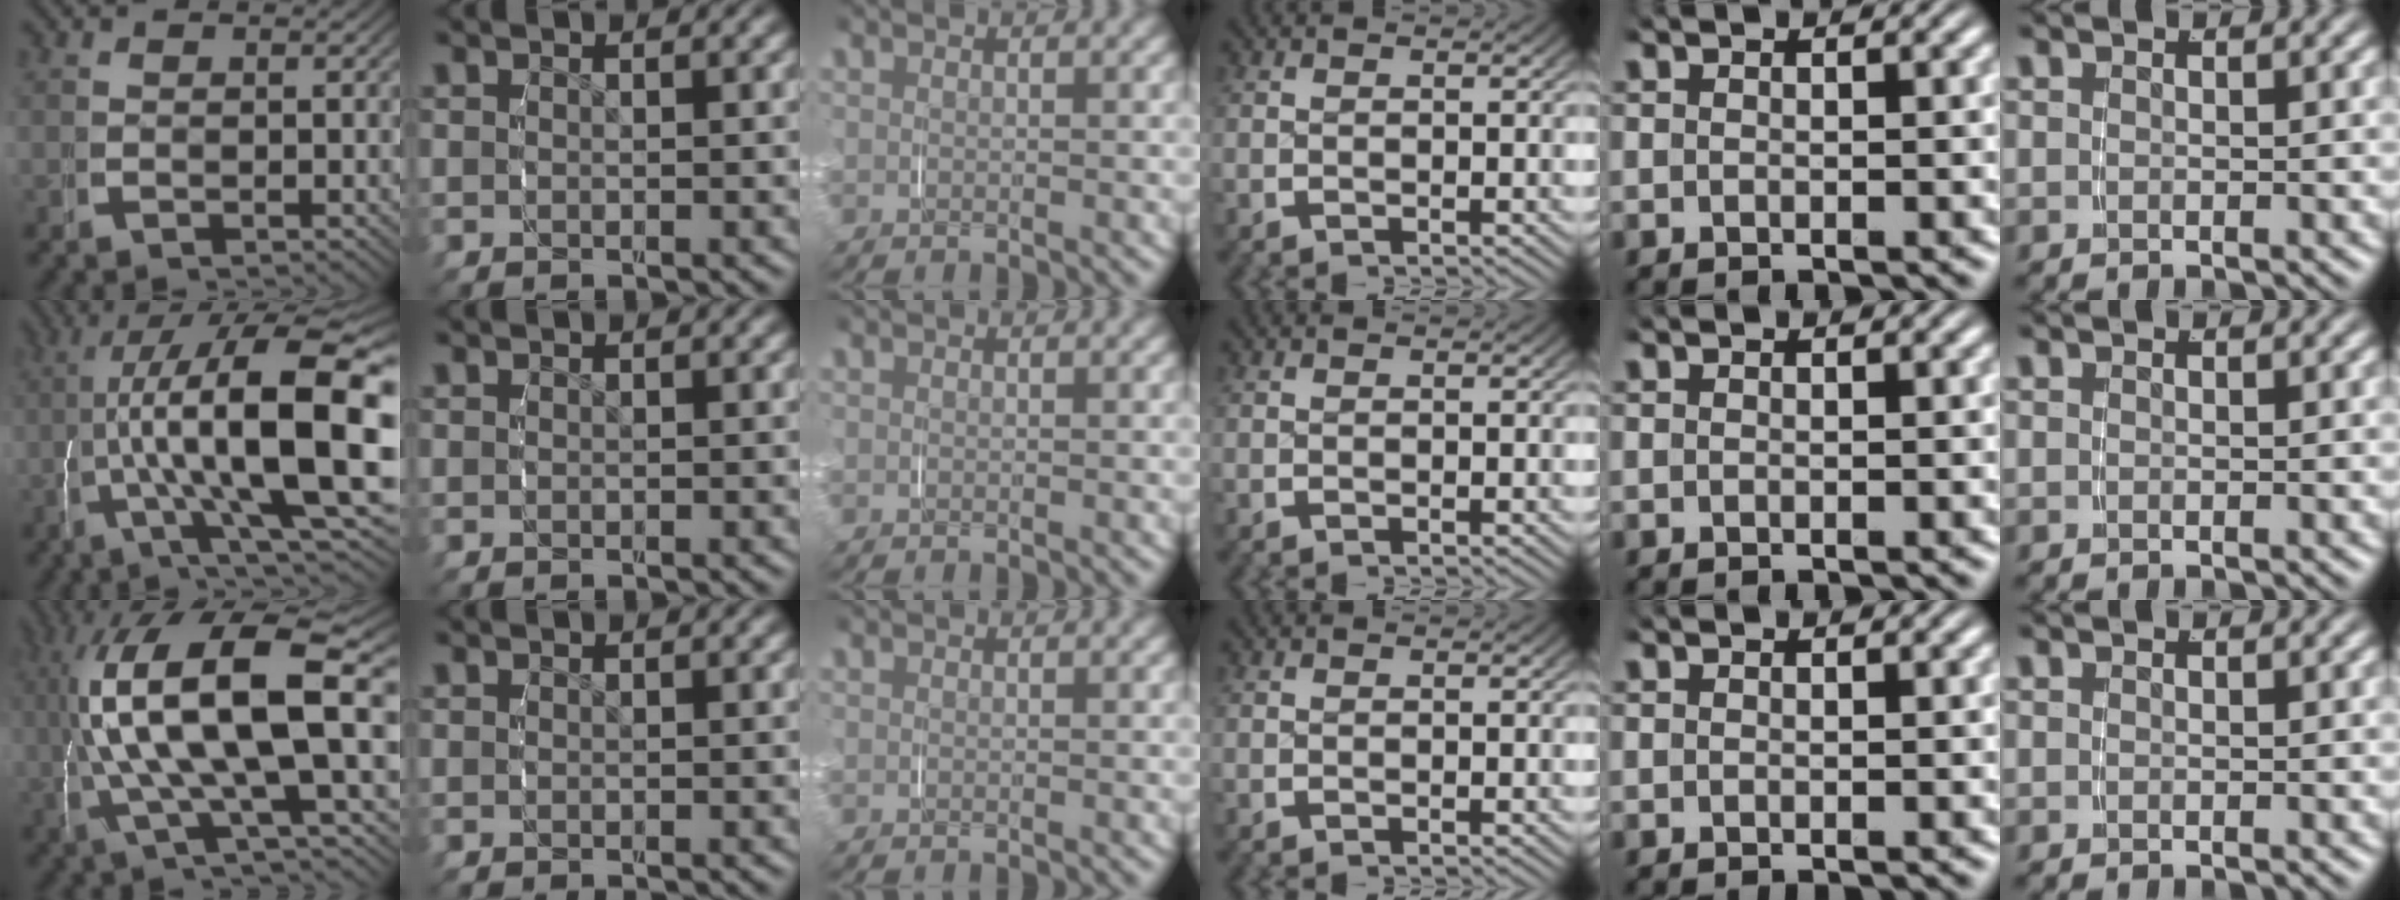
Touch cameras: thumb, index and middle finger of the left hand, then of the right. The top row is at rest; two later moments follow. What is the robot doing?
{"motion": "grasp_and_lifting", "object": "pencil case"}